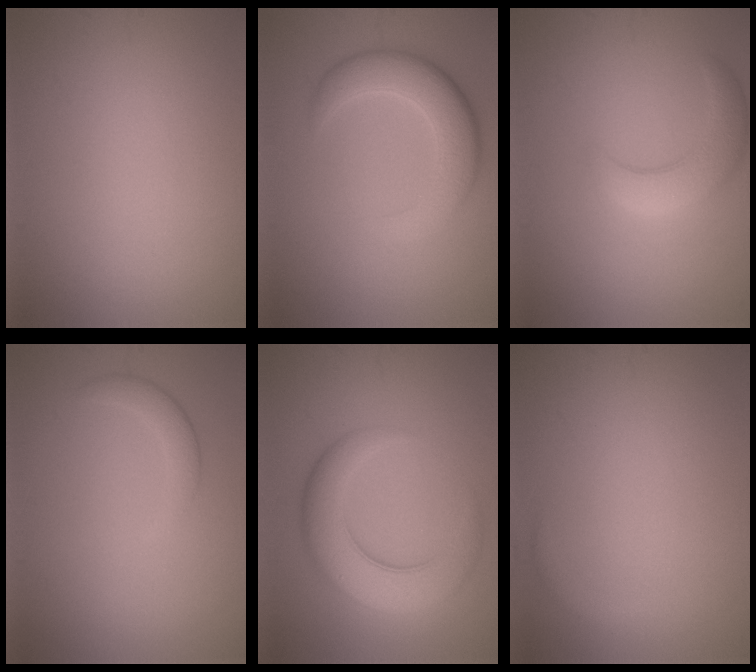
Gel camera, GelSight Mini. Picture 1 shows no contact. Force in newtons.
{"total": 5.4, "press": 5.4, "slide": 0.4}
{"total": 3.9, "press": 3.9, "slide": 0.2}
{"total": 1.9, "press": 1.9, "slide": 0.2}
{"total": 6.7, "press": 6.7, "slide": 0.0}
{"total": 0.8, "press": 0.8, "slide": 0.1}